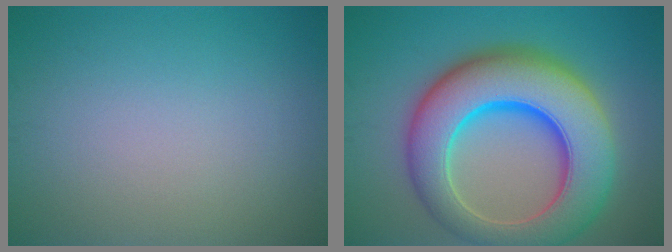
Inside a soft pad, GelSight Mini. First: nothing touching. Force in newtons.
{"total": 12.6, "press": 12.6, "slide": 0.4}